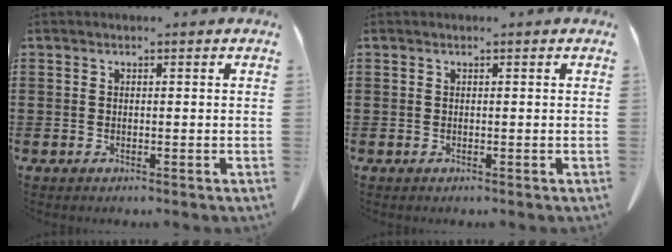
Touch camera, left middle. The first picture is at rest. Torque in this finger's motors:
{"motor_torque": [0.00, 0.00, 0.00, 0.01]}